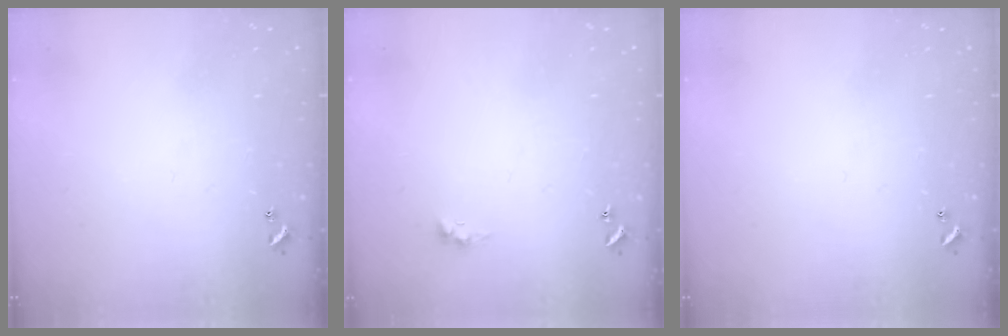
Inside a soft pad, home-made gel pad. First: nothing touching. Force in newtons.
{"total": 0.8, "press": 0.7, "slide": 0.4}
{"total": 0.0}